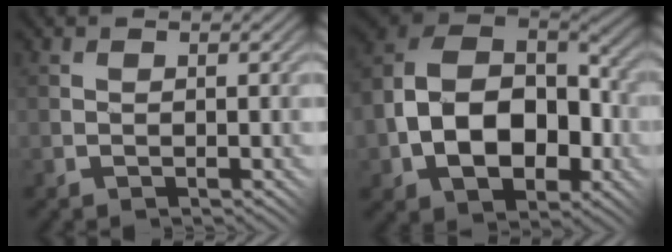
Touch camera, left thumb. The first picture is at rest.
{"total": 14.0, "force": [-1.8, 9.8, 9.9], "torque": [-0.200, -0.014, -0.026]}